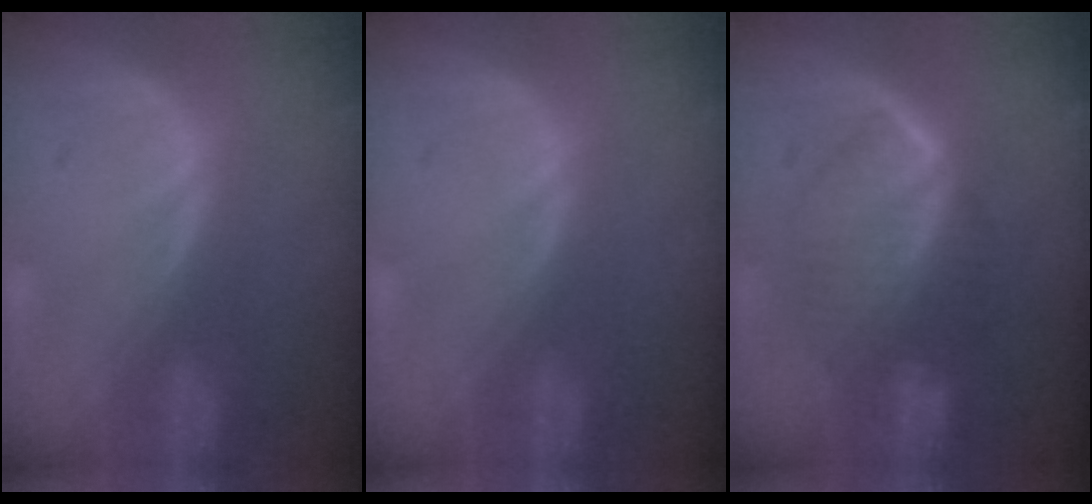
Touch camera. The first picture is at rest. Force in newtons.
{"total": 0.0}
{"total": 7.2, "press": 7.2, "slide": 0.4}